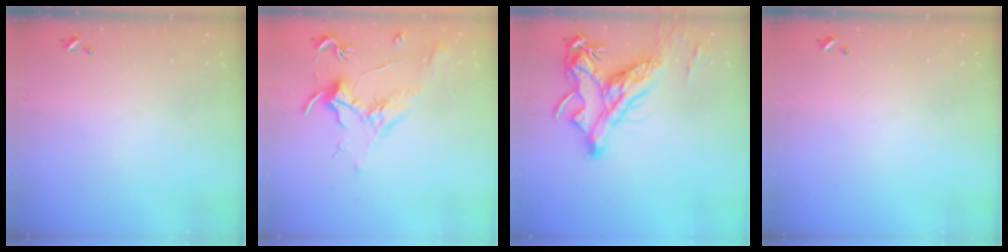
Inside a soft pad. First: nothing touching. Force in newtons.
{"total": 2.0, "press": 1.8, "slide": 0.8}
{"total": 9.6, "press": 9.4, "slide": 1.7}
{"total": 0.0}